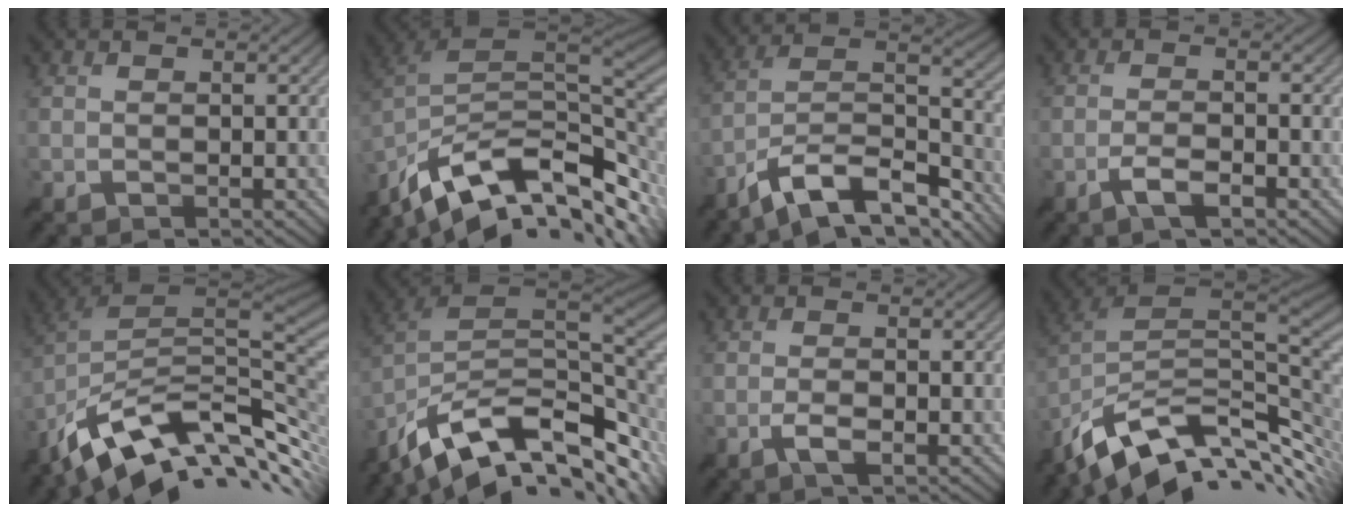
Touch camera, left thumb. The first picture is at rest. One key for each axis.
{"total": 13.9, "fx": -6.9, "fy": 6.2, "fz": 10.4, "tx": -0.216, "ty": -0.008, "tz": -0.115}
{"total": 14.2, "fx": -10.3, "fy": 4.7, "fz": 8.6, "tx": -0.177, "ty": -0.001, "tz": -0.179}
{"total": 3.3, "fx": -1.9, "fy": 0.8, "fz": 2.5, "tx": -0.050, "ty": 0.005, "tz": -0.041}
{"total": 13.0, "fx": -5.4, "fy": 5.7, "fz": 10.4, "tx": -0.212, "ty": -0.008, "tz": -0.091}
{"total": 14.5, "fx": -6.7, "fy": 6.8, "fz": 10.9, "tx": -0.224, "ty": -0.012, "tz": -0.107}
{"total": 2.5, "fx": -1.1, "fy": 0.7, "fz": 2.2, "tx": -0.040, "ty": 0.004, "tz": -0.022}
{"total": 13.0, "fx": -4.7, "fy": 6.3, "fz": 10.4, "tx": -0.210, "ty": -0.016, "tz": -0.074}